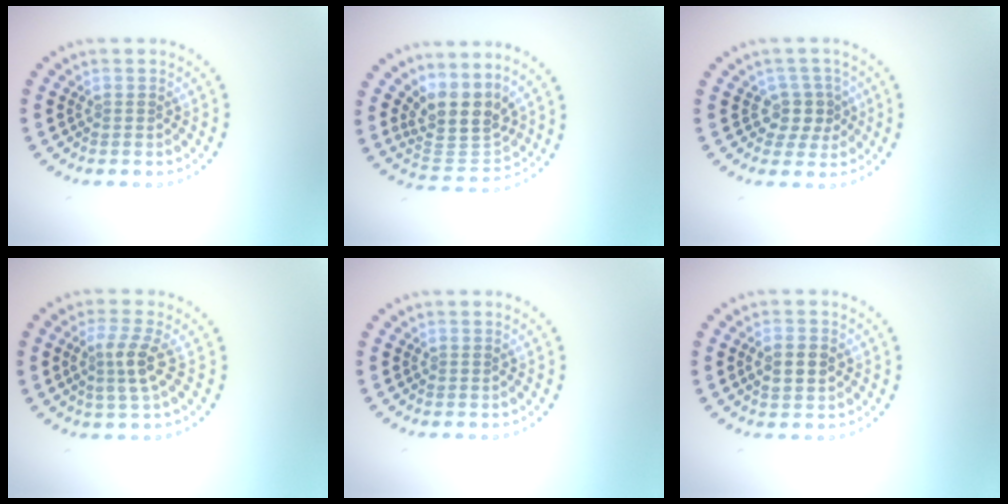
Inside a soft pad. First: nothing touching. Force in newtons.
{"total": 4.3, "press": 3.4, "slide": 2.6}
{"total": 2.4, "press": 1.9, "slide": 1.5}
{"total": 2.7, "press": 2.4, "slide": 1.3}
{"total": 0.0}
{"total": 2.5, "press": 2.4, "slide": 0.2}